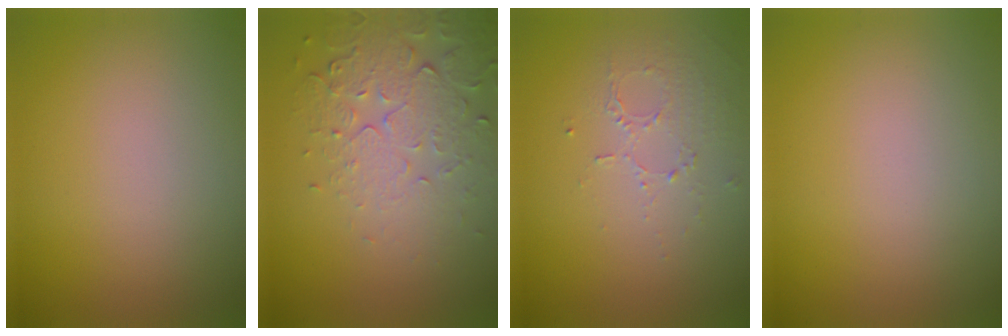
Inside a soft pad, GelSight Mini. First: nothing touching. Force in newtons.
{"total": 5.2, "press": 3.8, "slide": 3.5}
{"total": 1.4, "press": 0.8, "slide": 1.2}
{"total": 0.0}